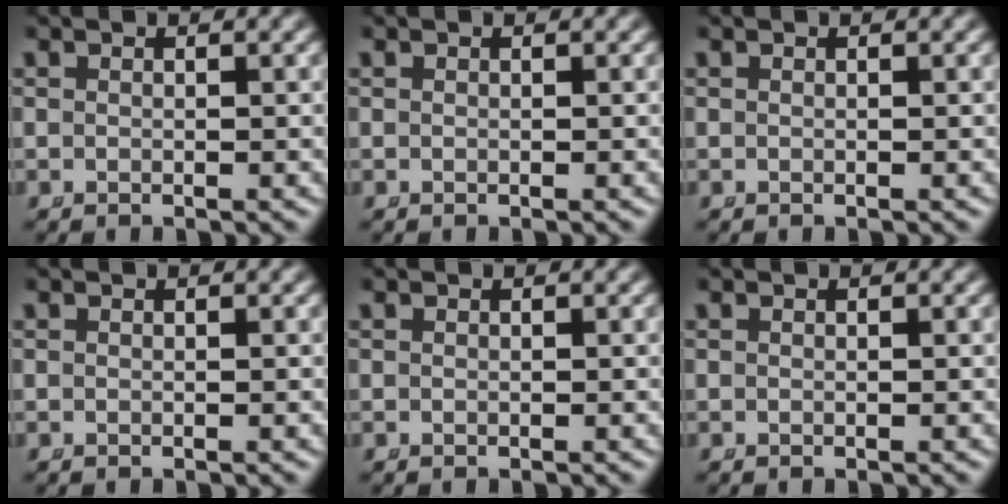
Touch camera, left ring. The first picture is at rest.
{"total": 0.0}
{"total": 0.0}
{"total": 0.0}
{"total": 0.0}
{"total": 0.0}